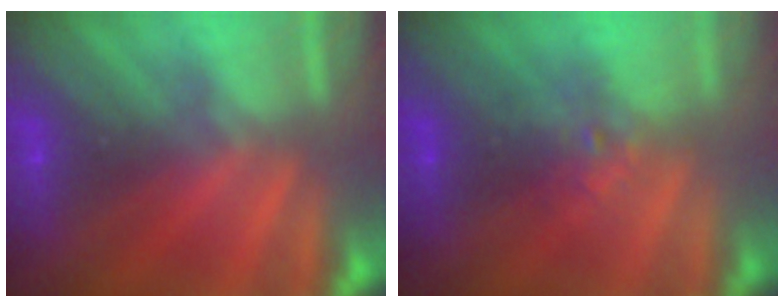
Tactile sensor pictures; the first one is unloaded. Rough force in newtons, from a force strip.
{"total": 2.1}